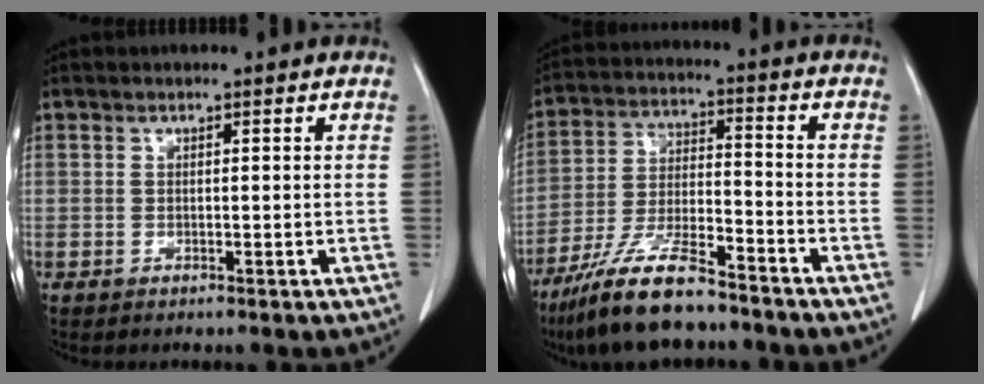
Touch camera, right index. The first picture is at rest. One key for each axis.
{"total": 13.6, "fx": -10.6, "fy": 2.7, "fz": 8.1, "tx": -0.163, "ty": -0.018, "tz": -0.195}